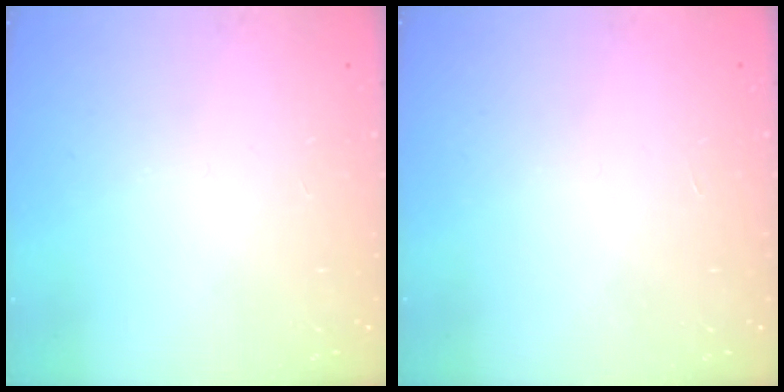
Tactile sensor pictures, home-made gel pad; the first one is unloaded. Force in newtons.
{"total": 1.6, "press": 1.6, "slide": 0.1}